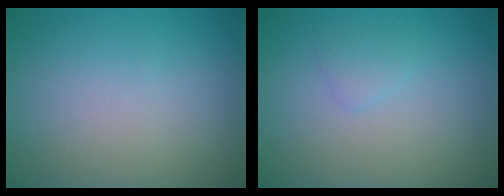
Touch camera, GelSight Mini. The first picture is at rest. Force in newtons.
{"total": 1.0, "press": 1.0, "slide": 0.1}